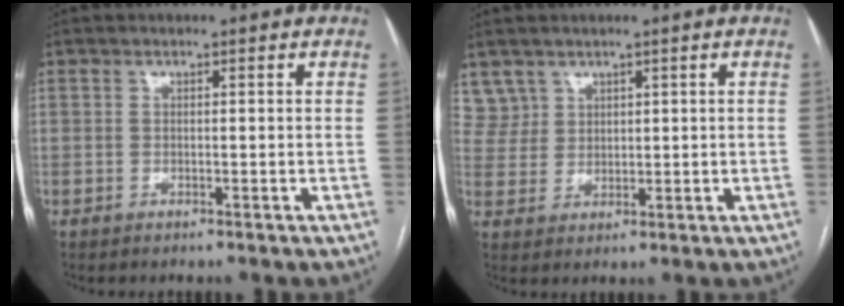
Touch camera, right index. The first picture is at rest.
{"total": 4.0, "force": [2.8, 2.8, -0.4], "torque": [0.015, 0.007, 0.061]}